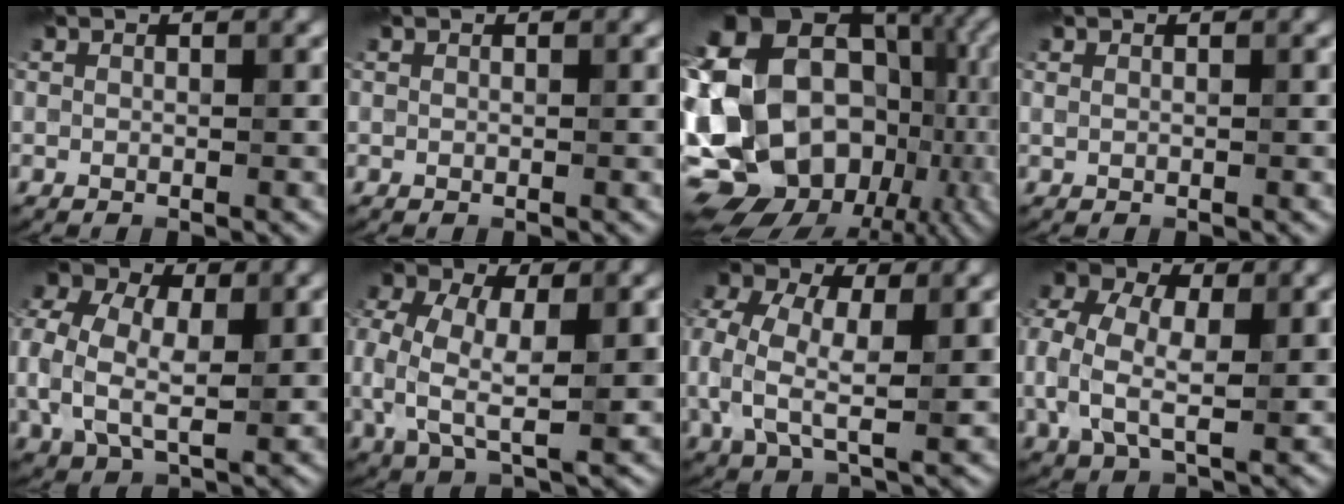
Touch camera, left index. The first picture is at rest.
{"total": 0.0}
{"total": 23.5, "force": [-2.6, 19.6, 12.8], "torque": [-0.232, 0.018, -0.071]}
{"total": 0.0}
{"total": 9.3, "force": [0.6, 6.6, 6.6], "torque": [-0.168, 0.005, 0.018]}
{"total": 8.9, "force": [-0.4, 5.4, 7.1], "torque": [-0.159, 0.003, -0.008]}
{"total": 9.0, "force": [0.1, 5.7, 6.9], "torque": [-0.175, 0.008, -0.002]}
{"total": 8.3, "force": [0.4, 5.6, 6.1], "torque": [-0.155, 0.009, 0.001]}